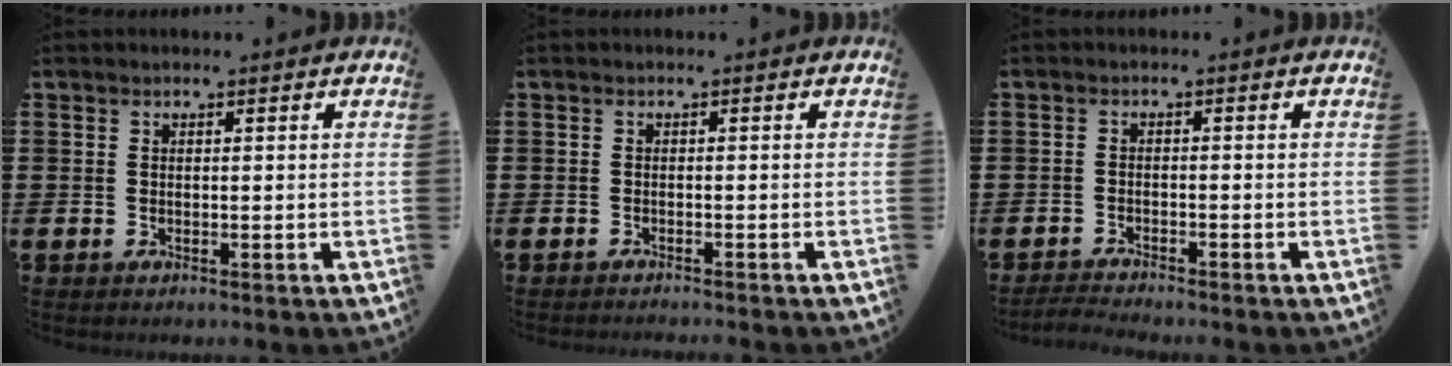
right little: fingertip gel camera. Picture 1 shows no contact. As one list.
[{"total": 0.7, "force": [-0.7, -0.2, 0.0], "torque": [0.001, -0.001, -0.014]}, {"total": 1.7, "force": [-1.7, -0.1, 0.2], "torque": [-0.004, 0.004, -0.034]}]